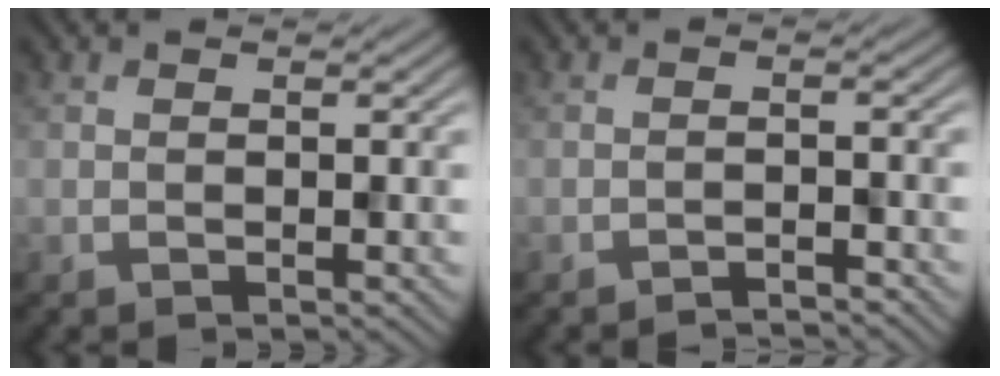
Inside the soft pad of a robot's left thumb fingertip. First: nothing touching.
{"total": 1.9, "force": [-1.8, 0.1, 0.6], "torque": [-0.007, 0.004, -0.035]}